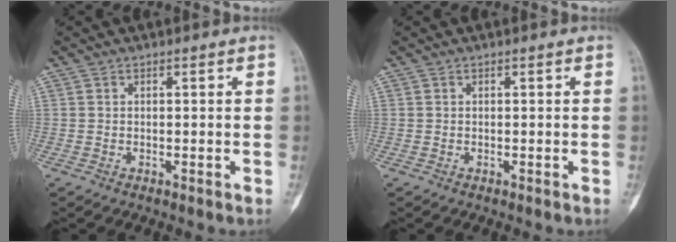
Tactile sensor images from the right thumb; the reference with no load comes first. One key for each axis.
{"total": 0.0}